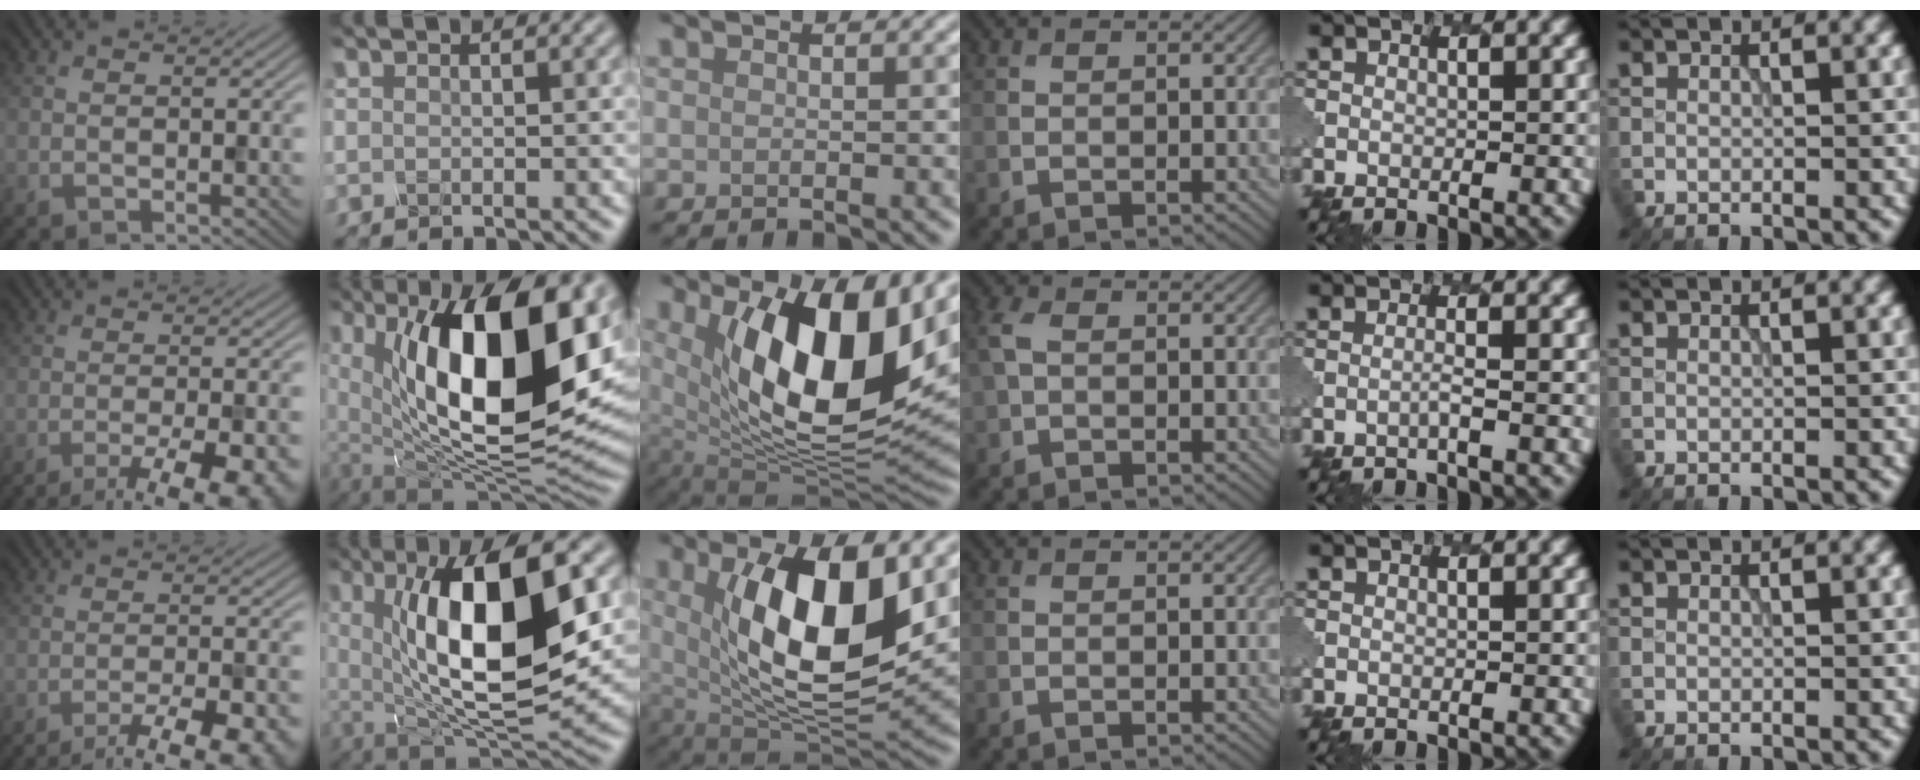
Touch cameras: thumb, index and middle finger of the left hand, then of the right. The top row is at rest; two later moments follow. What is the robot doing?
{"motion": "unscrew", "object": "spray bottle"}